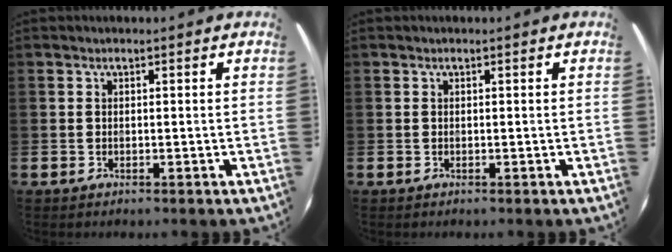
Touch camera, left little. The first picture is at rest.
{"total": 0.0}